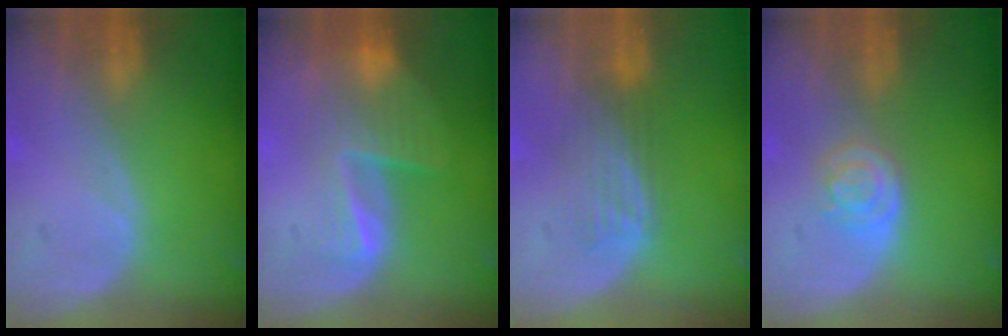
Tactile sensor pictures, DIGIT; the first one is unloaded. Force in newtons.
{"total": 7.6, "press": 6.7, "slide": 3.4}
{"total": 4.5, "press": 3.9, "slide": 2.4}
{"total": 3.3, "press": 3.3, "slide": 0.1}